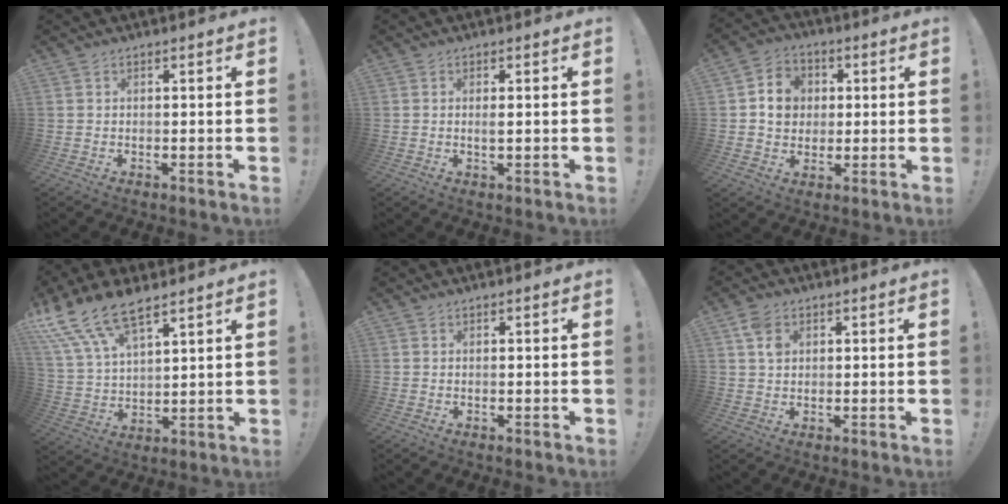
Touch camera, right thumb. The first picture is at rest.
{"total": 1.2, "force": [0.3, 0.1, 1.2], "torque": [-0.016, -0.004, 0.003]}
{"total": 10.2, "force": [1.6, 9.0, 4.4], "torque": [-0.050, 0.002, 0.035]}
{"total": 14.2, "force": [10.9, 5.0, 7.5], "torque": [-0.156, -0.062, 0.203]}
{"total": 0.0}
{"total": 4.9, "force": [1.9, 3.4, 3.1], "torque": [-0.053, 0.005, 0.037]}